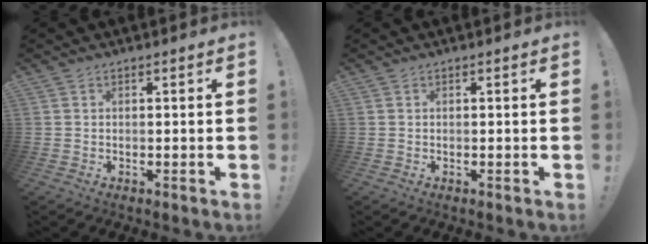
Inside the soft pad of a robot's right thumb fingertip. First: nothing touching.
{"total": 0.0}